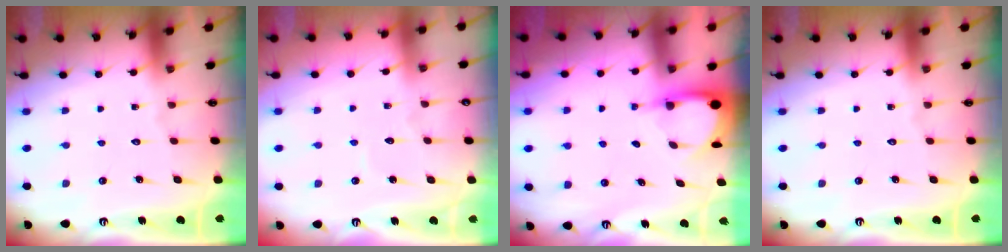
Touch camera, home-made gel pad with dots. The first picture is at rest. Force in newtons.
{"total": 2.5, "press": 2.4, "slide": 0.3}
{"total": 3.4, "press": 3.4, "slide": 0.2}
{"total": 0.0}